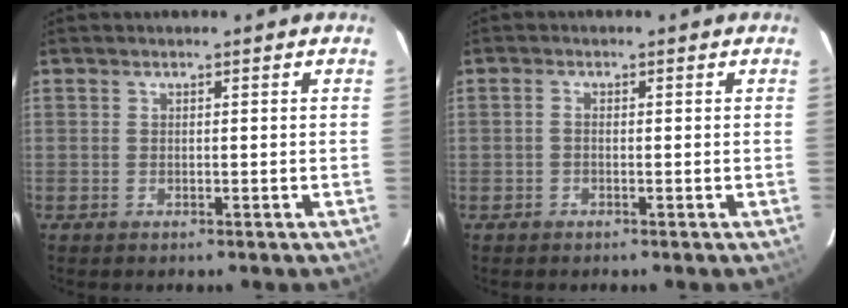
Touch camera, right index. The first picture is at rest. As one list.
[{"total": 0.9, "force": [-0.3, 0.5, 0.7], "torque": [-0.014, 0.004, -0.007]}]